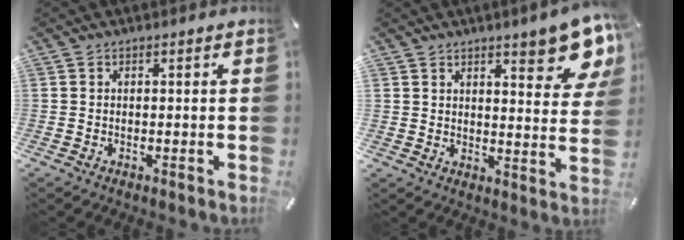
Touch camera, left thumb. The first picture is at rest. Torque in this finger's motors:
{"motor_torque": [2.04, 1.02, 0.04, -0.46, 0.03]}